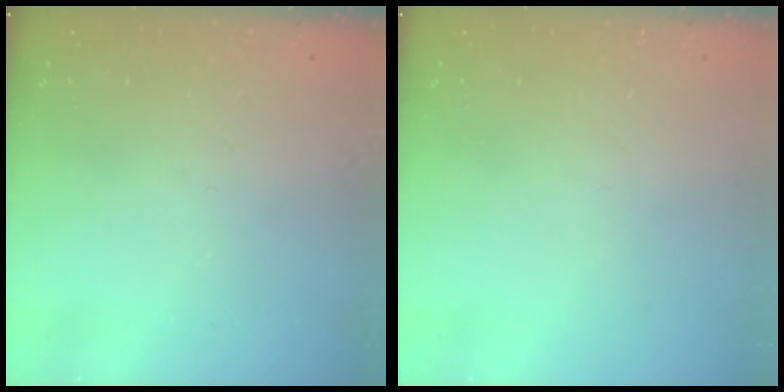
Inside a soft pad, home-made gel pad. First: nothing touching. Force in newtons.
{"total": 0.0}